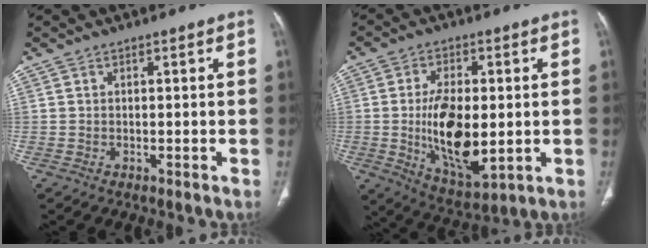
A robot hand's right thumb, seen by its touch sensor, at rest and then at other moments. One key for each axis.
{"total": 15.2, "fx": -1.1, "fy": 7.4, "fz": 13.3, "tx": -0.222, "ty": -0.016, "tz": -0.007}